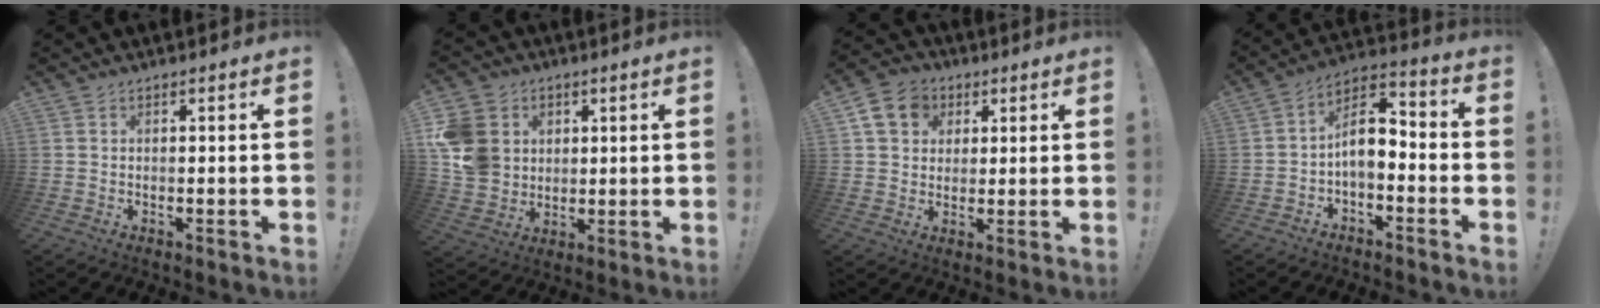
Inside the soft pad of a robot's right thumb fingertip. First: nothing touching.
{"total": 12.9, "force": [2.8, 11.4, 5.2], "torque": [-0.095, -0.011, 0.061]}
{"total": 10.7, "force": [3.9, 9.0, 4.3], "torque": [-0.062, -0.006, 0.080]}
{"total": 8.9, "force": [-1.5, 5.4, 6.9], "torque": [-0.117, 0.010, -0.024]}